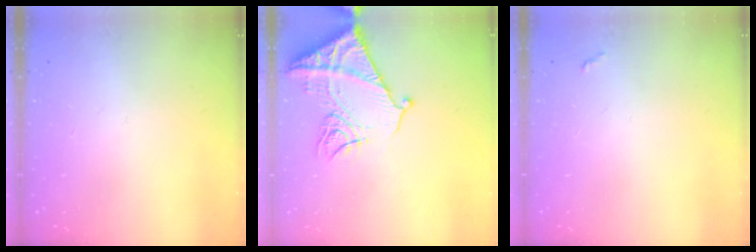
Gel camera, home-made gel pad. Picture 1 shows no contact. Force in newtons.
{"total": 15.7, "press": 15.6, "slide": 1.7}
{"total": 2.8, "press": 2.8, "slide": 0.4}